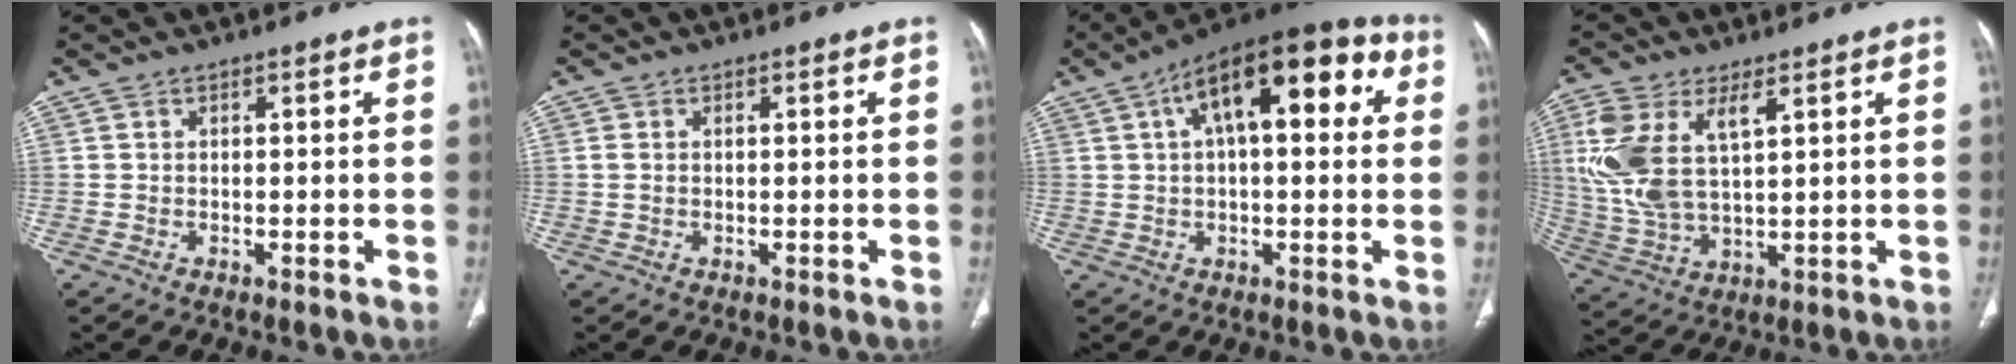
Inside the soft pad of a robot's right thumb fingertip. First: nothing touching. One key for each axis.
{"total": 1.1, "fx": 0.2, "fy": 0.7, "fz": 0.8, "tx": -0.030, "ty": 0.009, "tz": 0.008}
{"total": 19.0, "fx": 5.9, "fy": 8.3, "fz": 16.0, "tx": -0.216, "ty": 0.038, "tz": 0.082}
{"total": 13.0, "fx": 4.4, "fy": 6.2, "fz": 10.6, "tx": -0.244, "ty": -0.007, "tz": 0.098}